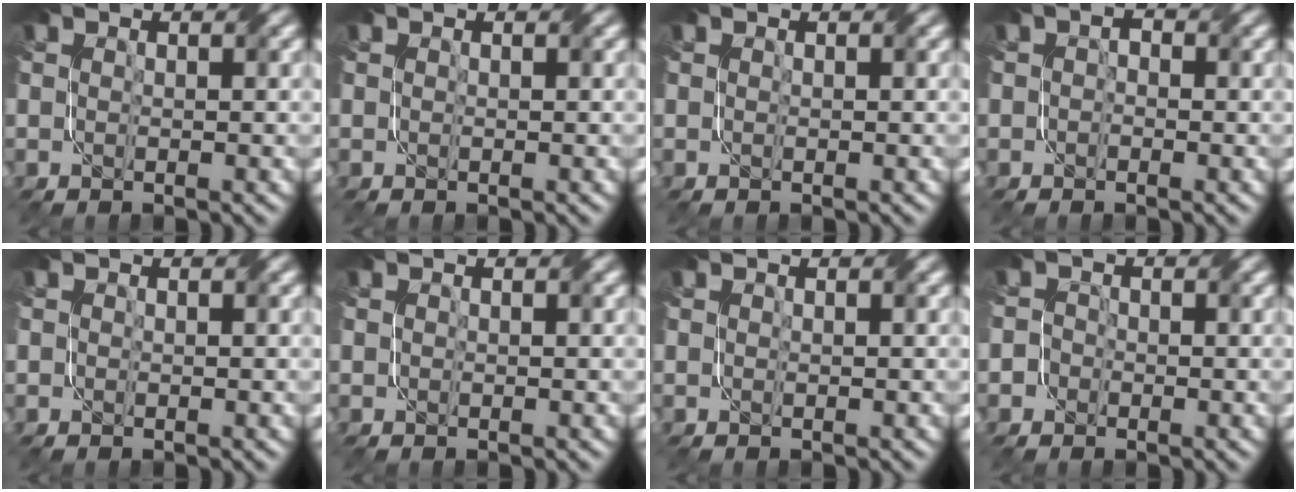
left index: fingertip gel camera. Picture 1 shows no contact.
{"total": 0.0}
{"total": 0.0}
{"total": 1.0, "force": [-0.2, 0.7, 0.7], "torque": [-0.013, -0.002, -0.008]}
{"total": 0.0}
{"total": 0.0}
{"total": 0.0}
{"total": 1.4, "force": [-0.4, 1.3, 0.2], "torque": [0.007, 0.003, -0.015]}